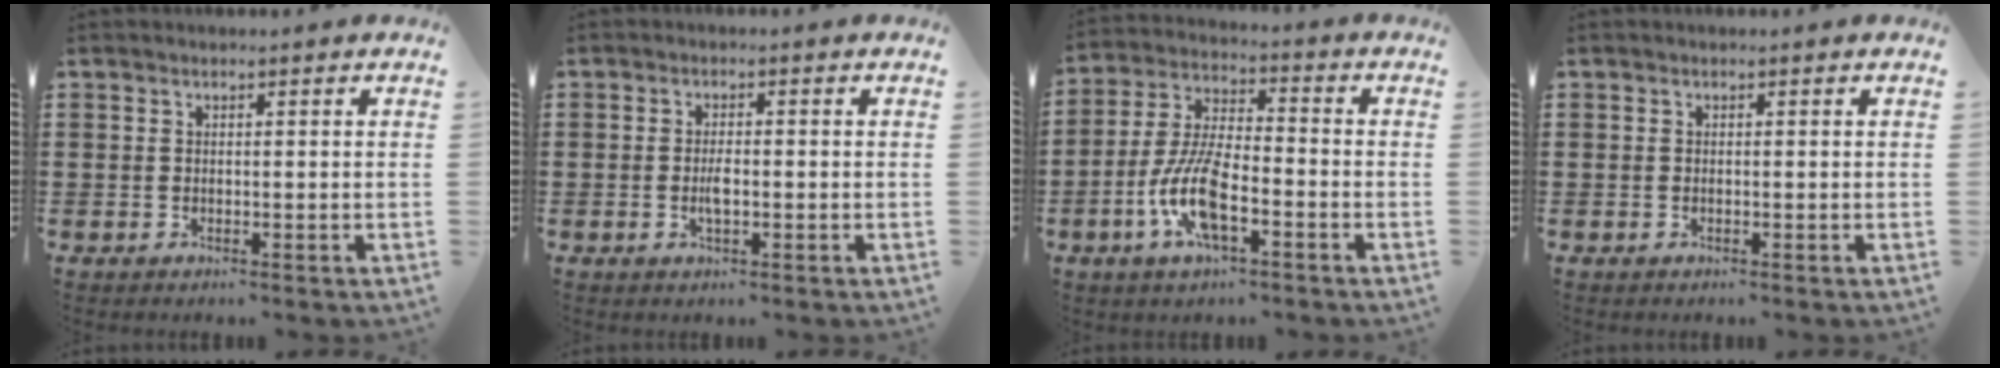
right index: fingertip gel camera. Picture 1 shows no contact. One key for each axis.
{"total": 2.6, "fx": -0.6, "fy": 0.9, "fz": 2.4, "tx": -0.046, "ty": 0.001, "tz": -0.010}
{"total": 10.0, "fx": -3.8, "fy": 3.8, "fz": 8.4, "tx": -0.192, "ty": -0.005, "tz": -0.074}
{"total": 0.0}